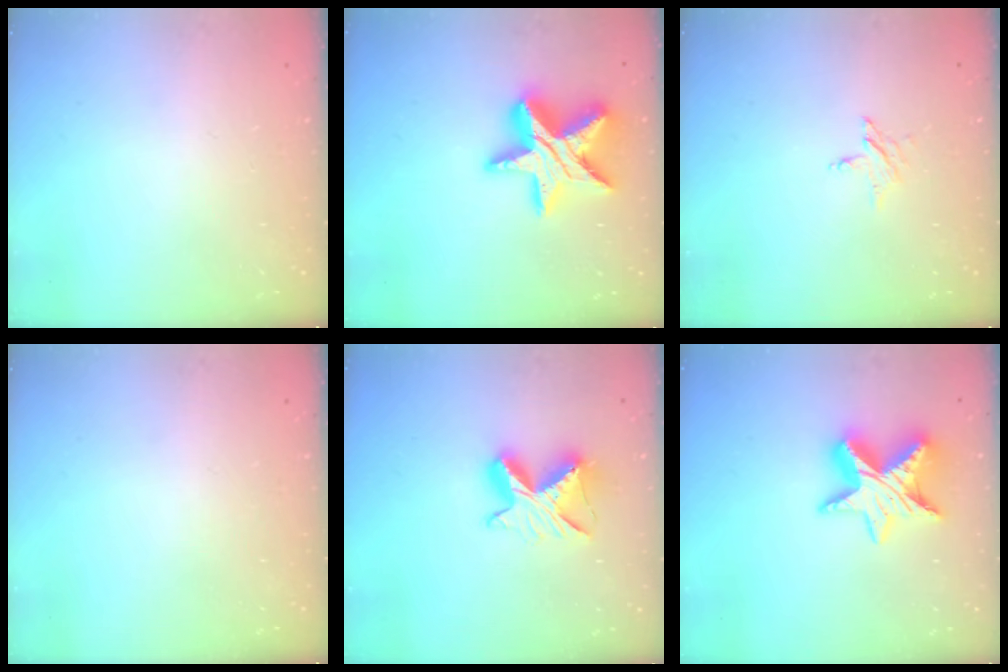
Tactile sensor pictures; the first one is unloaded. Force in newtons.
{"total": 18.9, "press": 18.8, "slide": 1.3}
{"total": 3.7, "press": 3.6, "slide": 0.3}
{"total": 0.0}
{"total": 9.5, "press": 9.5, "slide": 0.3}
{"total": 12.1, "press": 12.1, "slide": 0.9}